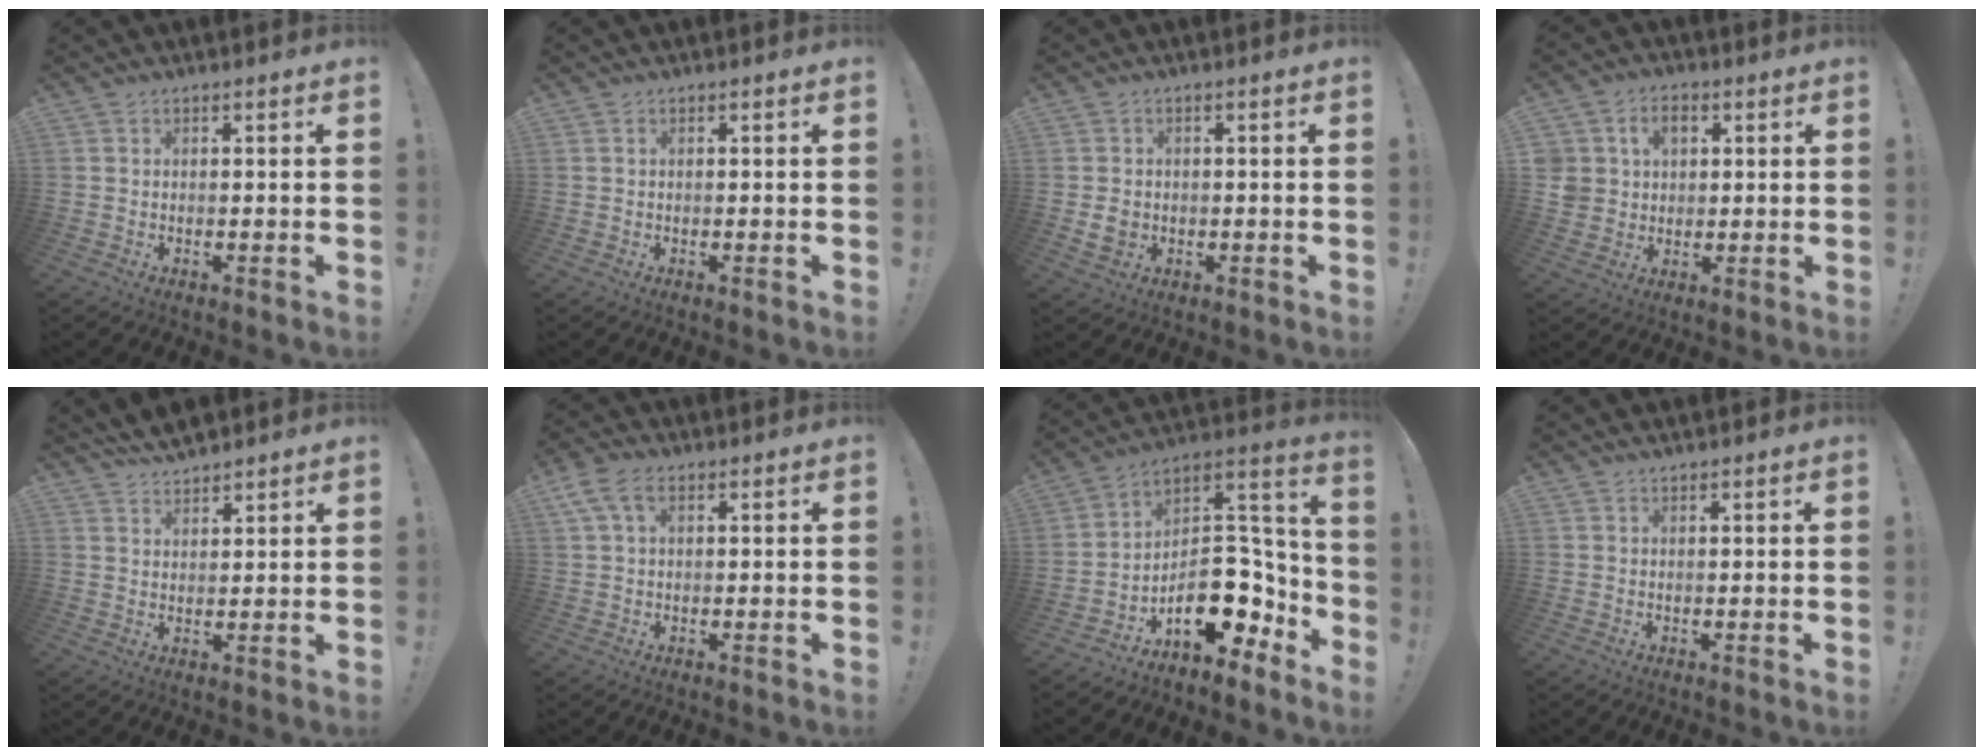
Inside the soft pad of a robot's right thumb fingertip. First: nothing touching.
{"total": 0.0}
{"total": 4.3, "force": [-0.3, 3.7, 2.1], "torque": [-0.028, 0.000, -0.003]}
{"total": 8.1, "force": [2.8, 6.8, 3.4], "torque": [-0.059, -0.010, 0.056]}
{"total": 5.5, "force": [5.0, 1.6, 1.4], "torque": [-0.024, -0.030, 0.094]}
{"total": 6.3, "force": [2.5, 3.5, 4.6], "torque": [-0.097, 0.004, 0.048]}
{"total": 16.2, "force": [-5.5, 10.5, 11.2], "torque": [-0.129, 0.020, -0.078]}
{"total": 0.8, "force": [0.8, -0.1, 0.0], "torque": [0.009, -0.005, 0.013]}